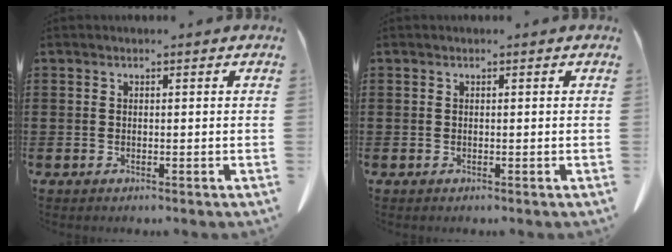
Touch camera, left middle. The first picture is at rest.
{"total": 0.0}